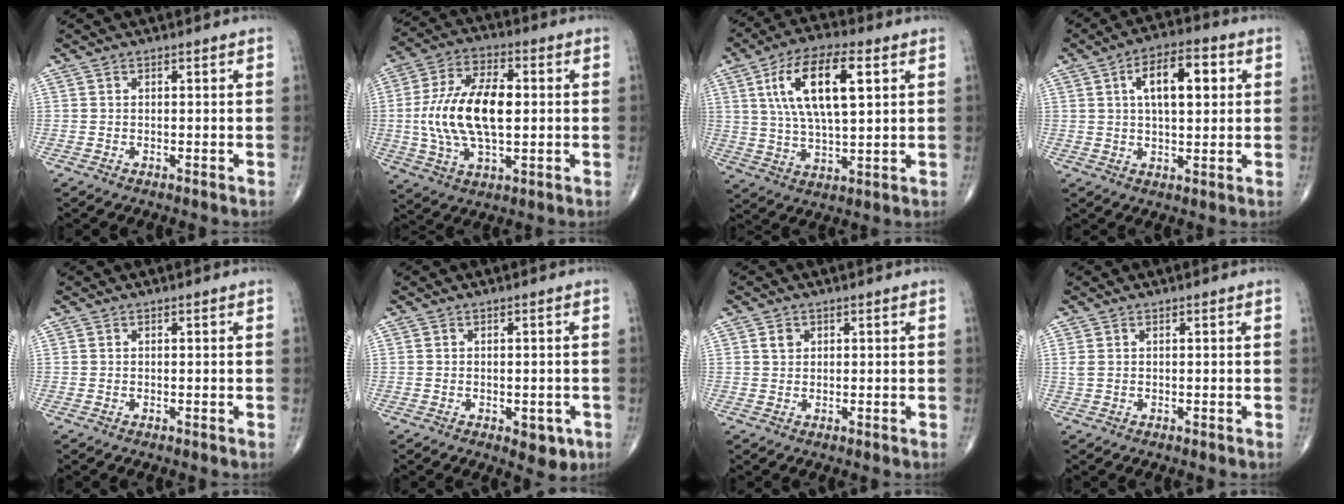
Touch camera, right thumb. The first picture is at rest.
{"total": 16.7, "force": [0.2, 8.2, 14.5], "torque": [-0.284, 0.011, 0.004]}
{"total": 15.5, "force": [4.8, 6.0, 13.4], "torque": [-0.243, 0.000, 0.086]}
{"total": 11.0, "force": [2.9, 4.9, 9.4], "torque": [-0.134, 0.008, 0.042]}
{"total": 0.0}
{"total": 4.2, "force": [-1.6, 2.3, 3.2], "torque": [-0.021, 0.000, -0.014]}
{"total": 1.6, "force": [0.7, 1.3, 0.7], "torque": [-0.006, -0.002, 0.010]}
{"total": 1.3, "force": [0.4, 0.6, 1.1], "torque": [-0.033, 0.013, 0.017]}